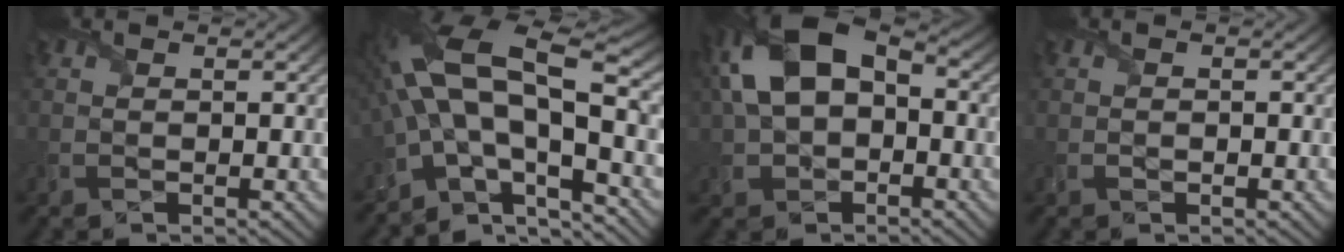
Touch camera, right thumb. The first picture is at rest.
{"total": 16.5, "force": [-1.9, 6.9, 14.9], "torque": [-0.284, 0.010, -0.040]}
{"total": 12.9, "force": [1.1, 8.5, 9.7], "torque": [-0.220, 0.006, 0.010]}
{"total": 0.0}